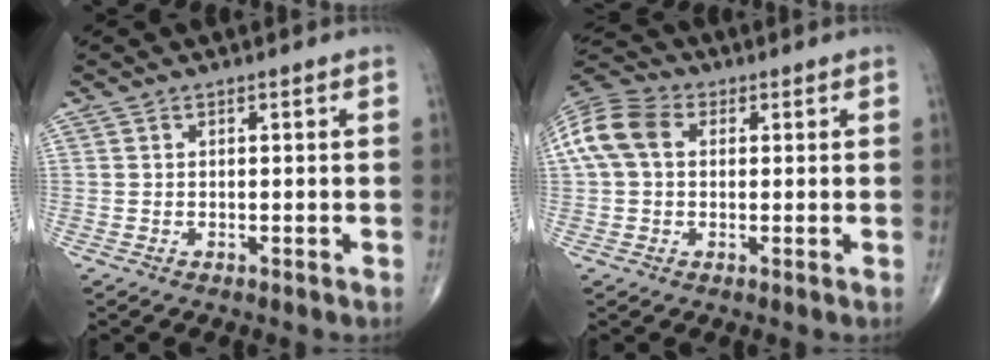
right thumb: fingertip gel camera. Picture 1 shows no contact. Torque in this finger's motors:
{"motor_torque": [0.07, 0.06, 0.30, 0.15, 0.09]}